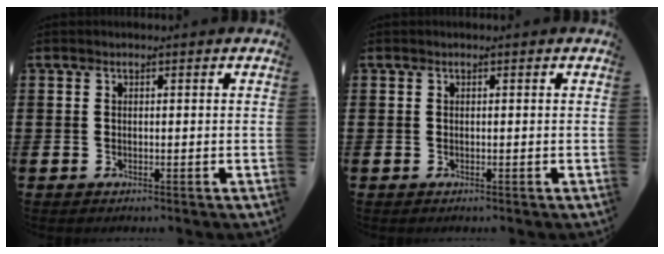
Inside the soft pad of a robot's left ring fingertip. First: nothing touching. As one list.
[{"total": 0.0}]